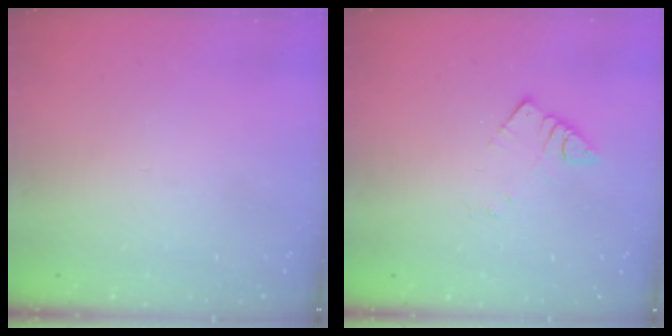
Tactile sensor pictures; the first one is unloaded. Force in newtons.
{"total": 2.6, "press": 2.6, "slide": 0.1}